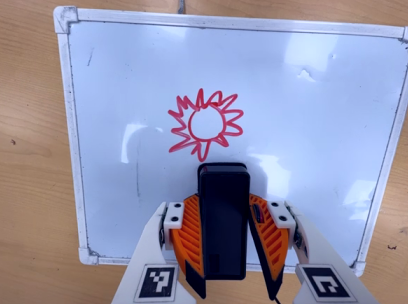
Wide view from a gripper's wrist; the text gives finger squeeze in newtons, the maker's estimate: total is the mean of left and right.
{"total": 6.7, "left": 5.5, "right": 8.0}